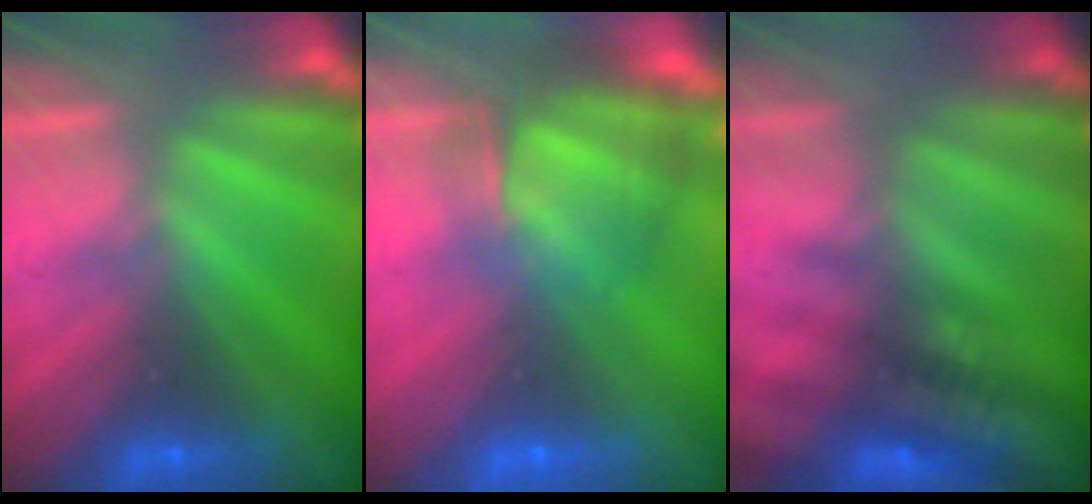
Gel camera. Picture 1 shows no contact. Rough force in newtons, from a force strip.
{"total": 6.9}
{"total": 2.8}